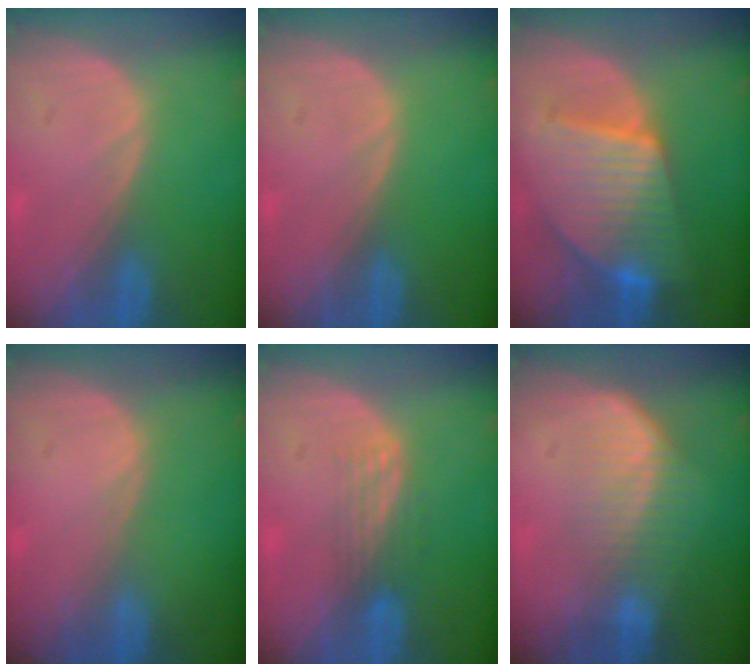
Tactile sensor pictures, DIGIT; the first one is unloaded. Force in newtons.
{"total": 0.0}
{"total": 9.8, "press": 9.7, "slide": 0.7}
{"total": 0.0}
{"total": 3.3, "press": 2.8, "slide": 1.8}
{"total": 6.3, "press": 5.8, "slide": 2.4}